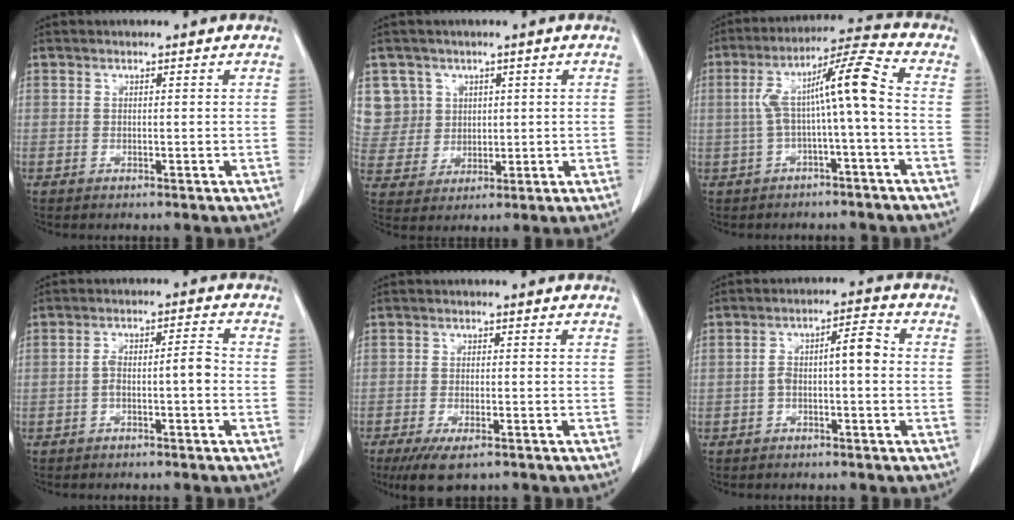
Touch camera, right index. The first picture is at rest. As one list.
[{"total": 8.0, "force": [3.4, 7.3, 0.0], "torque": [0.000, 0.023, 0.083]}, {"total": 9.2, "force": [-0.3, 0.2, 9.2], "torque": [-0.165, 0.040, -0.004]}, {"total": 4.3, "force": [-1.3, 1.0, 4.0], "torque": [-0.070, 0.024, -0.017]}, {"total": 6.3, "force": [-4.3, 1.9, 4.2], "torque": [-0.069, -0.013, -0.070]}, {"total": 5.3, "force": [-0.5, 1.4, 5.1], "torque": [-0.086, 0.030, -0.007]}]